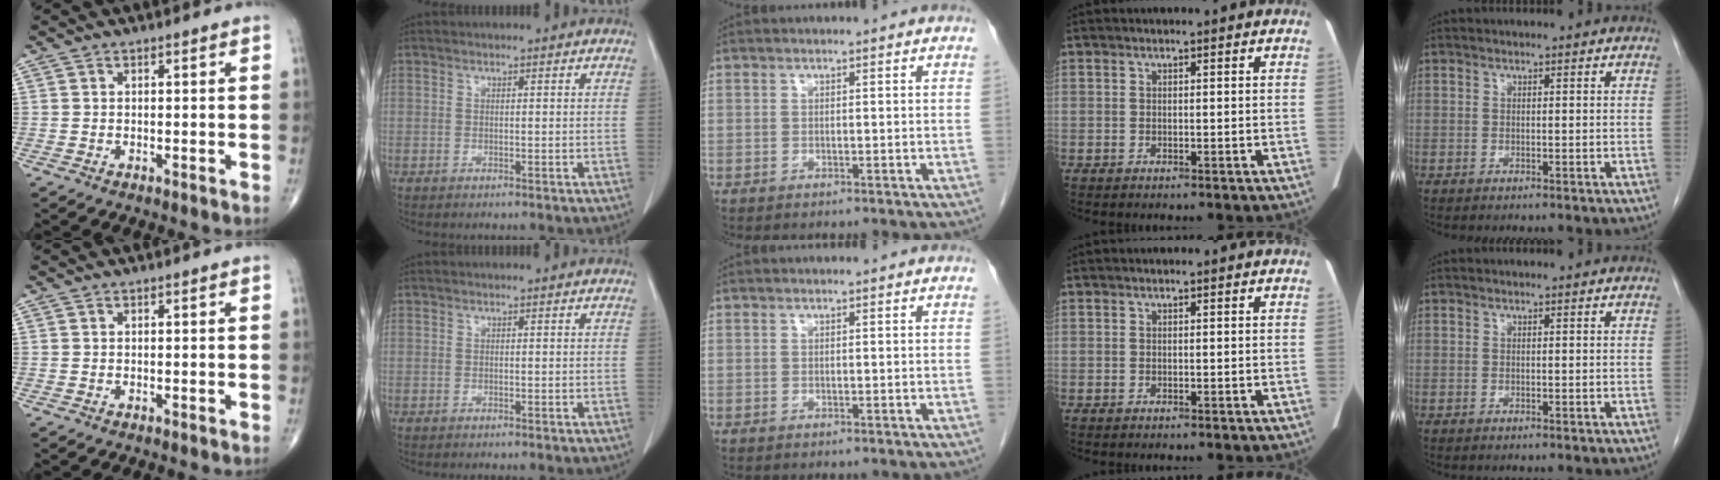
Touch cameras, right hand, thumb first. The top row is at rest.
{}